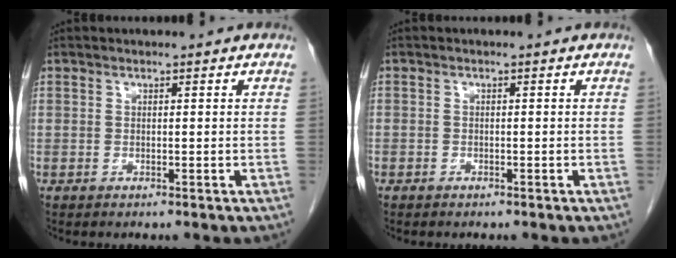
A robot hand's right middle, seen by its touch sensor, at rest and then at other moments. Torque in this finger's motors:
{"motor_torque": [0.99, -1.15, -0.34, -0.21]}